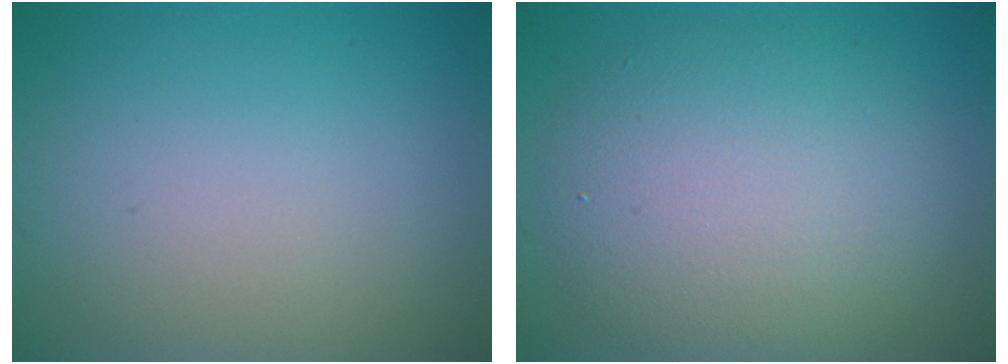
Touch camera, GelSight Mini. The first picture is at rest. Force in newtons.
{"total": 6.9, "press": 6.9, "slide": 0.5}